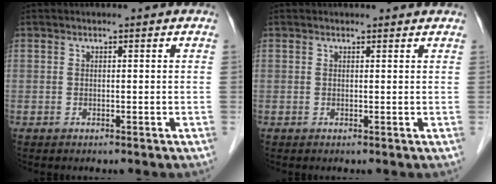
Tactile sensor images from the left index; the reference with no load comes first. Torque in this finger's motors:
{"motor_torque": [0.15, -0.25, -0.07, 0.00]}